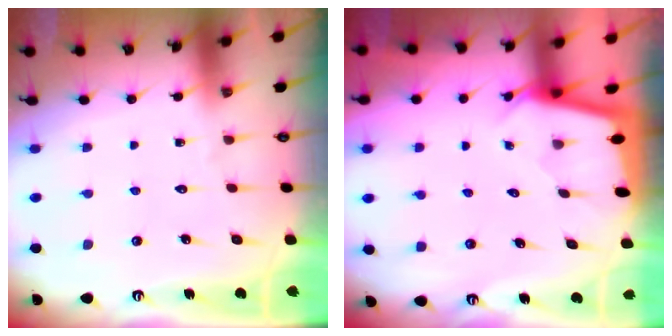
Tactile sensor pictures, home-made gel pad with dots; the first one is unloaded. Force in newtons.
{"total": 2.0, "press": 2.0, "slide": 0.1}